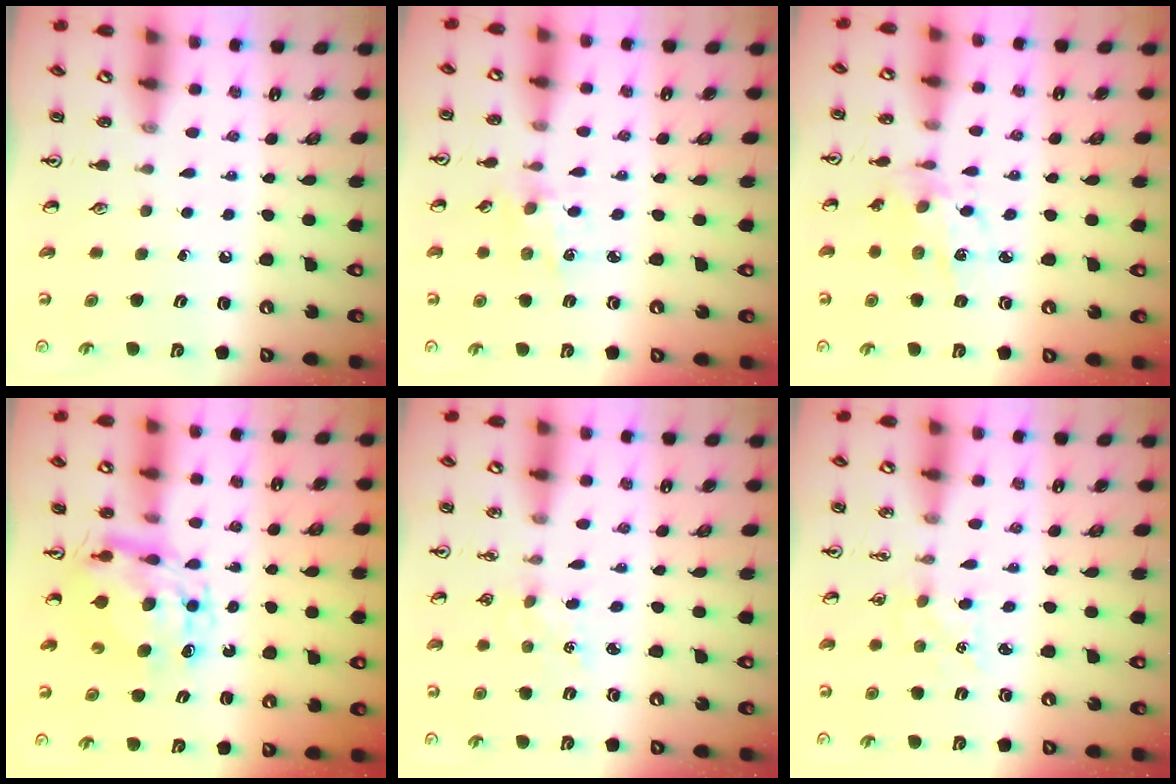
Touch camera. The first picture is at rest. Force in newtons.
{"total": 2.6, "press": 2.6, "slide": 0.4}
{"total": 6.8, "press": 6.7, "slide": 1.4}
{"total": 9.5, "press": 9.5, "slide": 1.0}
{"total": 3.0, "press": 3.0, "slide": 0.4}
{"total": 2.8, "press": 2.8, "slide": 0.3}